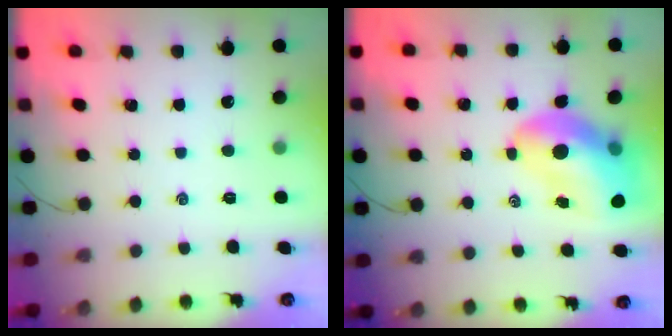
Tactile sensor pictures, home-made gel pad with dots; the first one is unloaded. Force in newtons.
{"total": 15.6, "press": 14.9, "slide": 4.6}